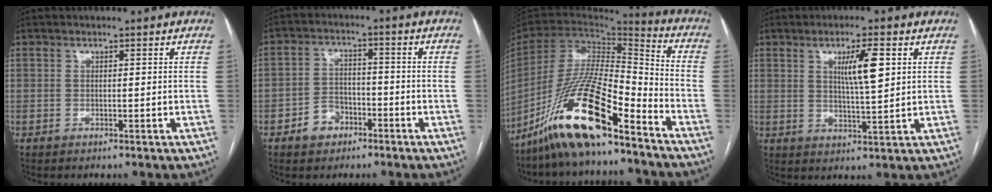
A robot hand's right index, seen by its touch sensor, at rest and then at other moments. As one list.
[{"total": 5.2, "force": [-2.9, 3.8, 2.1], "torque": [-0.038, 0.016, -0.045]}, {"total": 18.7, "force": [-13.0, 2.7, 13.2], "torque": [-0.272, -0.020, -0.243]}, {"total": 6.4, "force": [2.1, 0.5, 6.0], "torque": [-0.103, -0.001, 0.037]}]